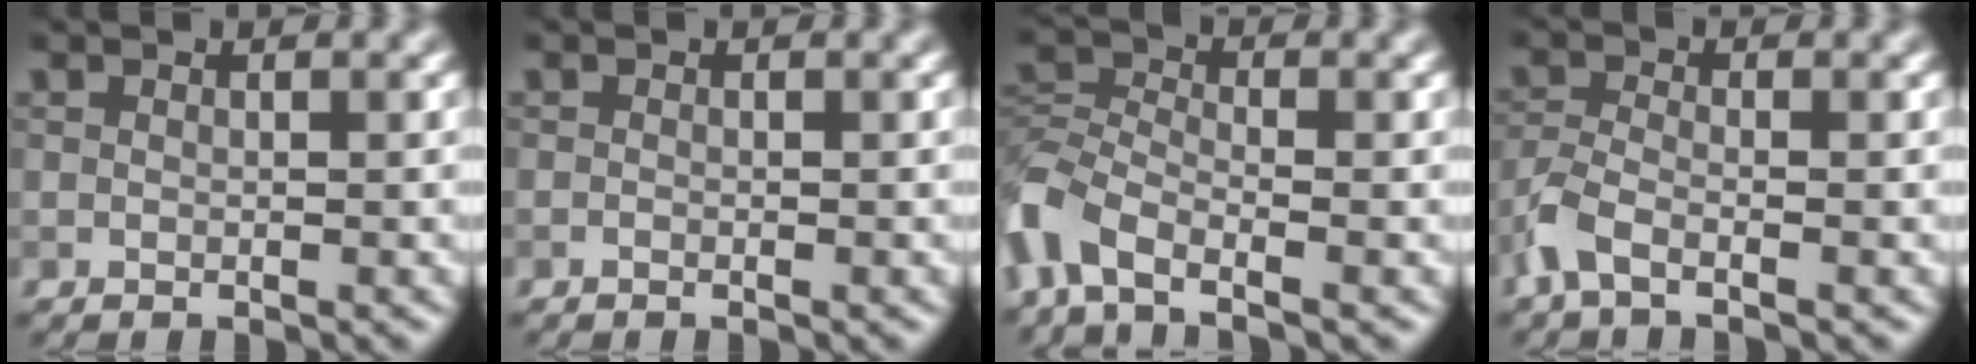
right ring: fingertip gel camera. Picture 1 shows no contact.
{"total": 0.0}
{"total": 6.2, "force": [-3.8, 3.0, 4.0], "torque": [-0.090, -0.004, -0.092]}
{"total": 3.2, "force": [-2.1, 1.0, 2.2], "torque": [-0.057, -0.005, -0.059]}